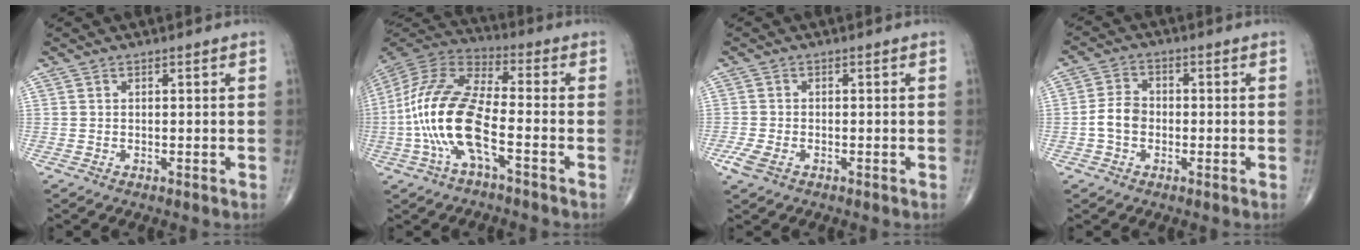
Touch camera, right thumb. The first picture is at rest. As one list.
[{"total": 16.9, "force": [-4.7, 6.0, 15.1], "torque": [-0.328, 0.034, -0.094]}, {"total": 3.6, "force": [-1.8, 2.0, 2.4], "torque": [-0.065, -0.001, -0.035]}, {"total": 4.9, "force": [-1.2, 3.7, 3.1], "torque": [-0.053, 0.017, -0.030]}]